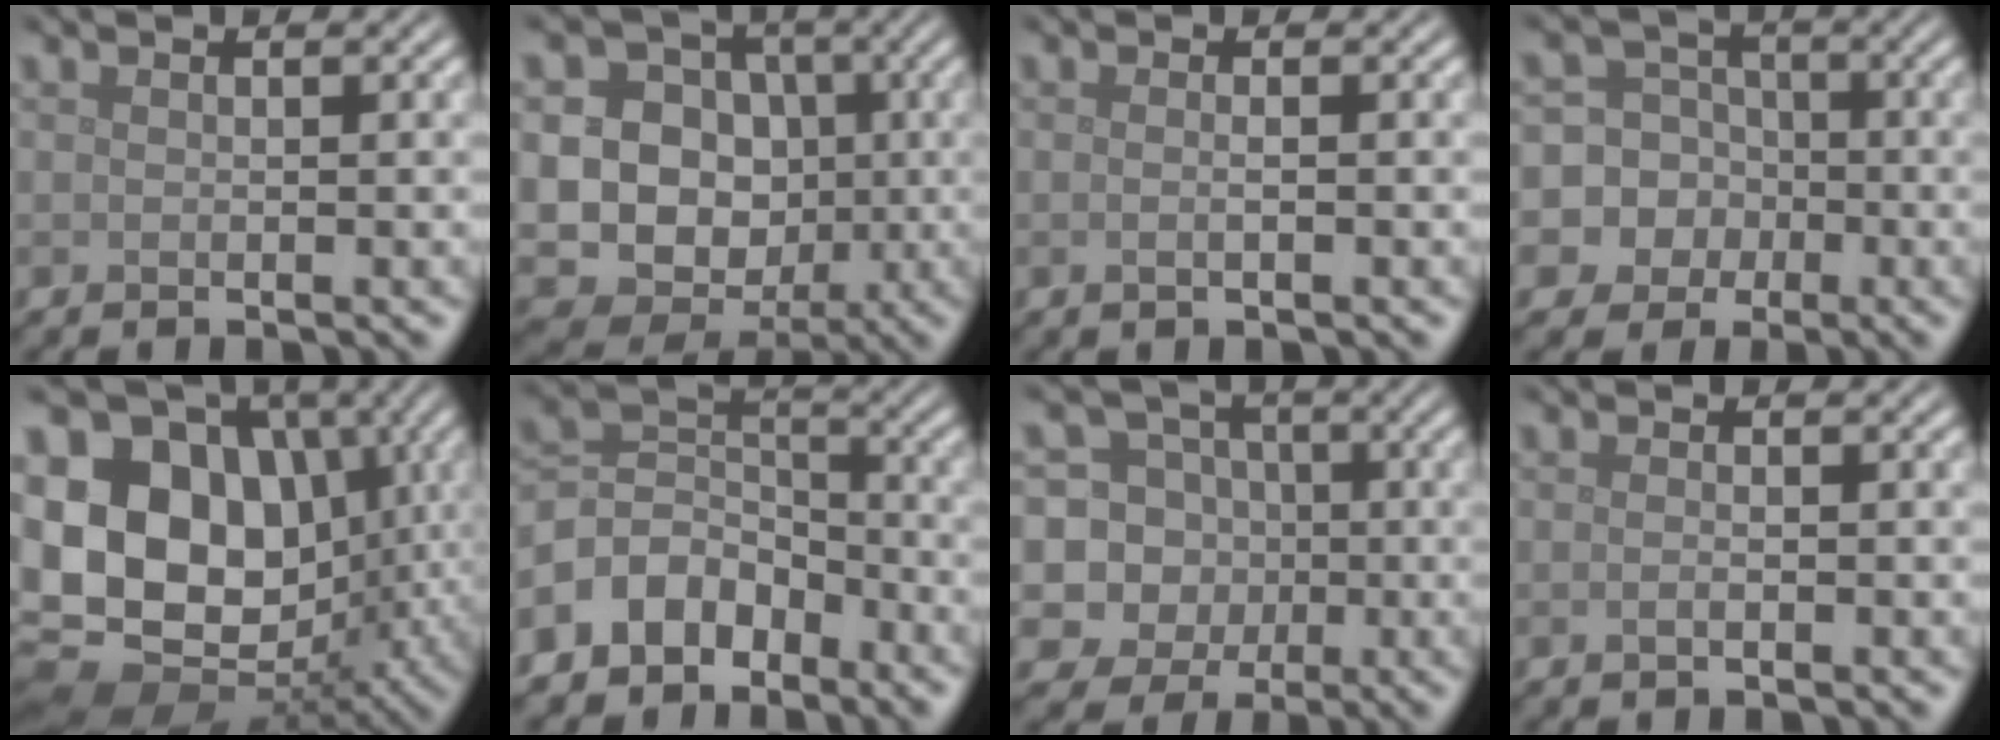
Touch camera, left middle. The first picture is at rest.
{"total": 14.6, "force": [-0.1, 13.5, 5.6], "torque": [-0.129, 0.024, -0.023]}
{"total": 1.4, "force": [0.2, 0.7, 1.2], "torque": [-0.003, -0.009, -0.010]}
{"total": 11.0, "force": [-2.6, 10.6, 1.8], "torque": [-0.072, 0.007, -0.069]}
{"total": 15.3, "force": [0.8, 12.1, 9.3], "torque": [-0.177, 0.001, 0.007]}
{"total": 5.8, "force": [-3.6, 4.1, 2.0], "torque": [-0.031, 0.005, -0.085]}
{"total": 10.1, "force": [-0.7, 9.8, 2.6], "torque": [-0.078, 0.031, -0.035]}
{"total": 0.8, "force": [-0.3, 0.3, 0.7], "torque": [-0.013, -0.002, -0.006]}